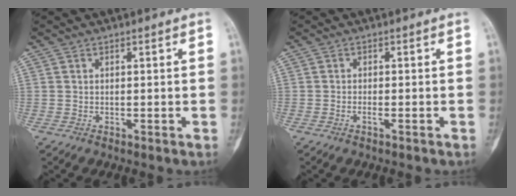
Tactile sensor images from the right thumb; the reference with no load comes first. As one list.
[{"total": 1.1, "force": [-0.6, 0.3, 0.8], "torque": [-0.016, 0.003, -0.012]}]